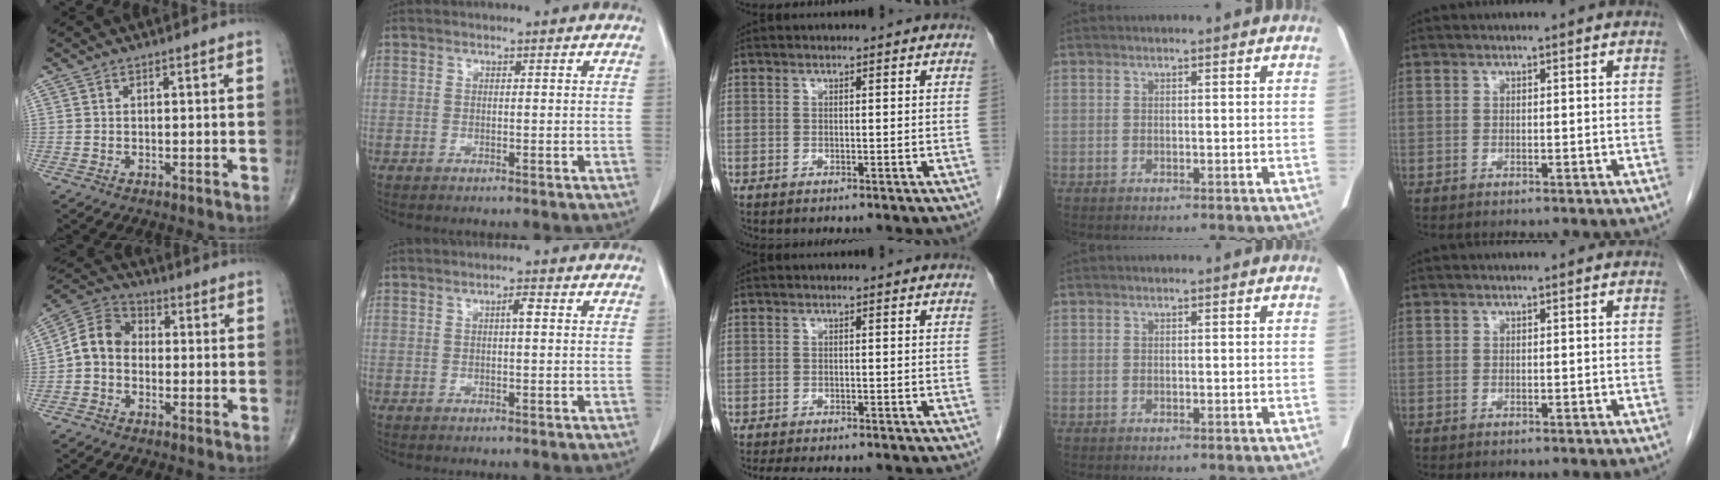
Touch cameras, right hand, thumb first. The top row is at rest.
{"thumb": {"total": 8.1, "force": [-1.0, 6.9, 4.2], "torque": [-0.058, 0.034, -0.036]}, "index": {"total": 1.3, "force": [0.1, 0.1, 1.3], "torque": [-0.022, 0.004, 0.001]}, "middle": {"total": 9.2, "force": [-8.1, 1.9, 4.0], "torque": [-0.054, -0.010, -0.105]}}